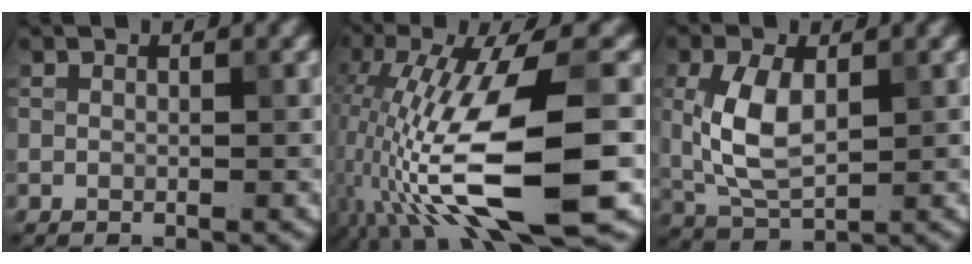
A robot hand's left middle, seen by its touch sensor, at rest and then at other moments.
{"total": 12.1, "force": [-3.4, 3.4, 11.1], "torque": [-0.215, -0.005, -0.060]}
{"total": 5.4, "force": [0.7, 2.9, 4.4], "torque": [-0.102, 0.003, 0.020]}